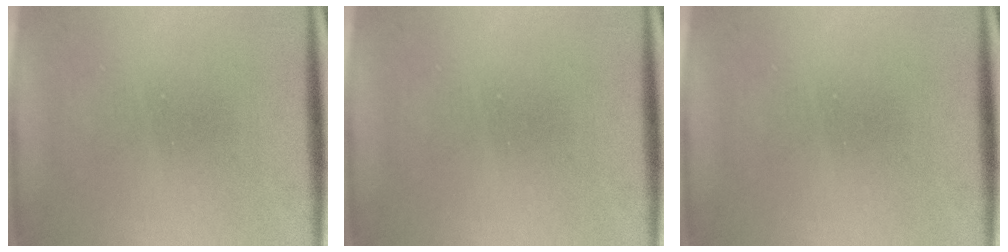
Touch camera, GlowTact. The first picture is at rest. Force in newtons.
{"total": 0.0}
{"total": 0.0}